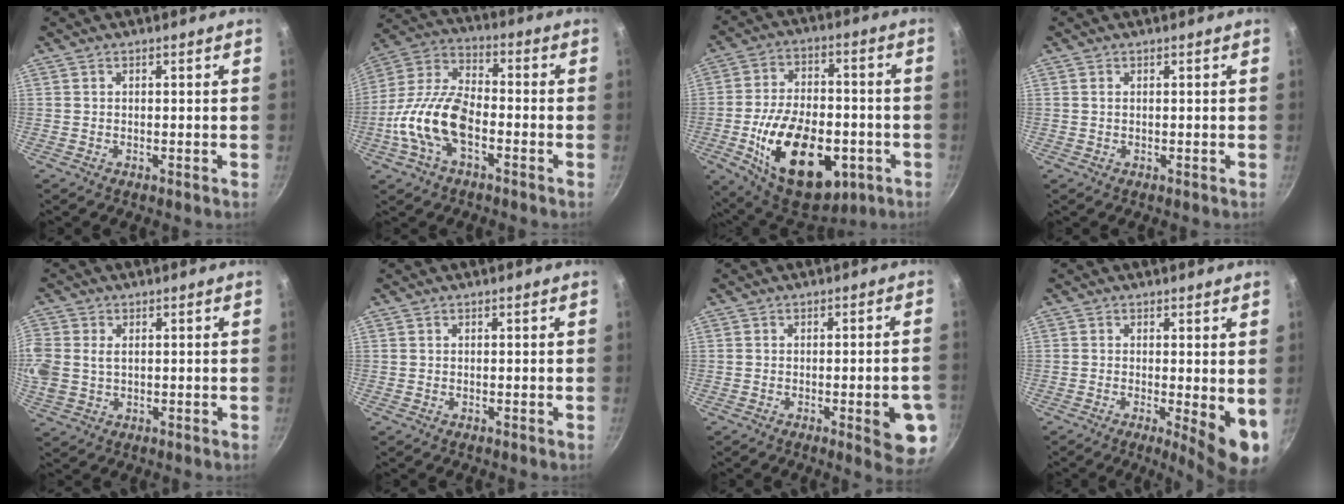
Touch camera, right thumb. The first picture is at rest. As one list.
[{"total": 15.2, "force": [-4.6, 7.9, 12.2], "torque": [-0.223, 0.042, -0.105]}, {"total": 23.8, "force": [-6.8, 13.9, 18.1], "torque": [-0.274, 0.021, -0.096]}, {"total": 0.5, "force": [0.1, 0.4, 0.4], "torque": [-0.007, 0.002, 0.002]}, {"total": 10.3, "force": [1.2, 7.9, 6.5], "torque": [-0.162, 0.011, 0.024]}, {"total": 0.0}, {"total": 8.9, "force": [-2.6, 2.3, 8.2], "torque": [-0.083, 0.005, -0.031]}, {"total": 8.1, "force": [-0.9, 2.0, 7.8], "torque": [-0.094, -0.013, -0.008]}]